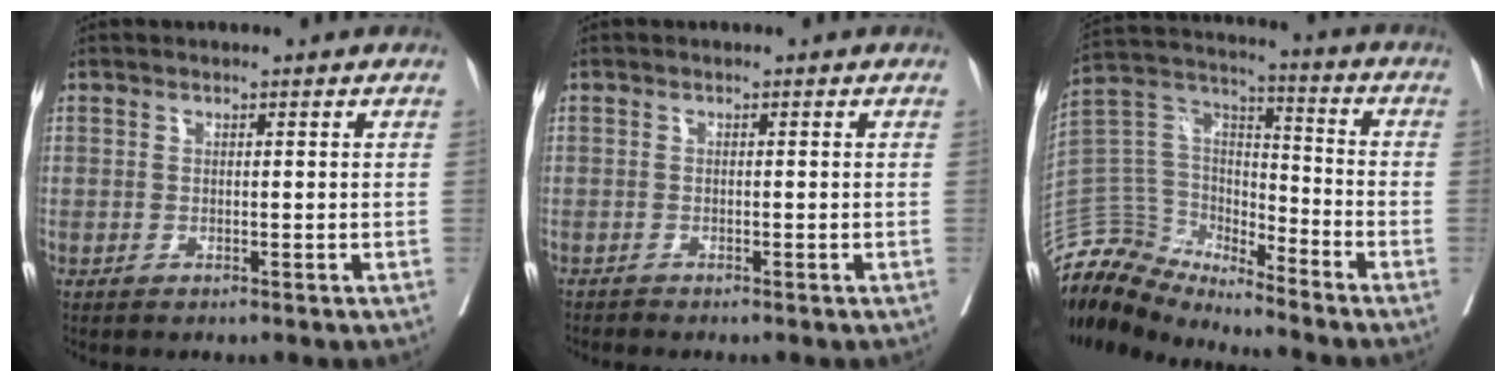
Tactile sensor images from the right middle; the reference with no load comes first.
{"total": 0.8, "force": [-0.3, -0.3, -0.7], "torque": [0.003, -0.001, -0.011]}
{"total": 10.2, "force": [-9.8, 2.5, -1.2], "torque": [0.019, 0.079, -0.197]}